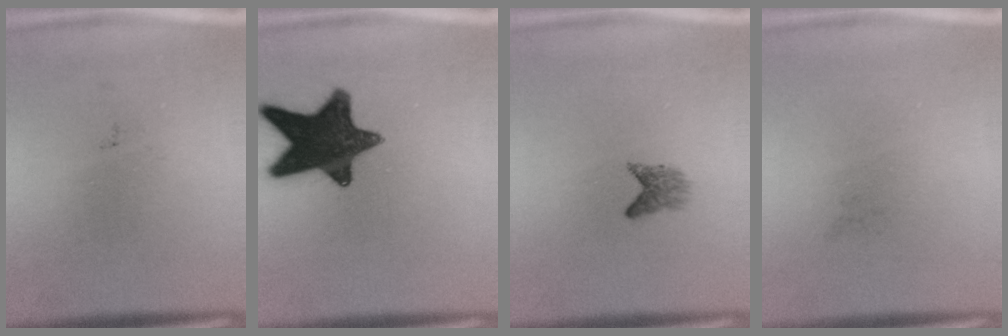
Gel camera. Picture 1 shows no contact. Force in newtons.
{"total": 15.2}
{"total": 1.8}
{"total": 0.0}